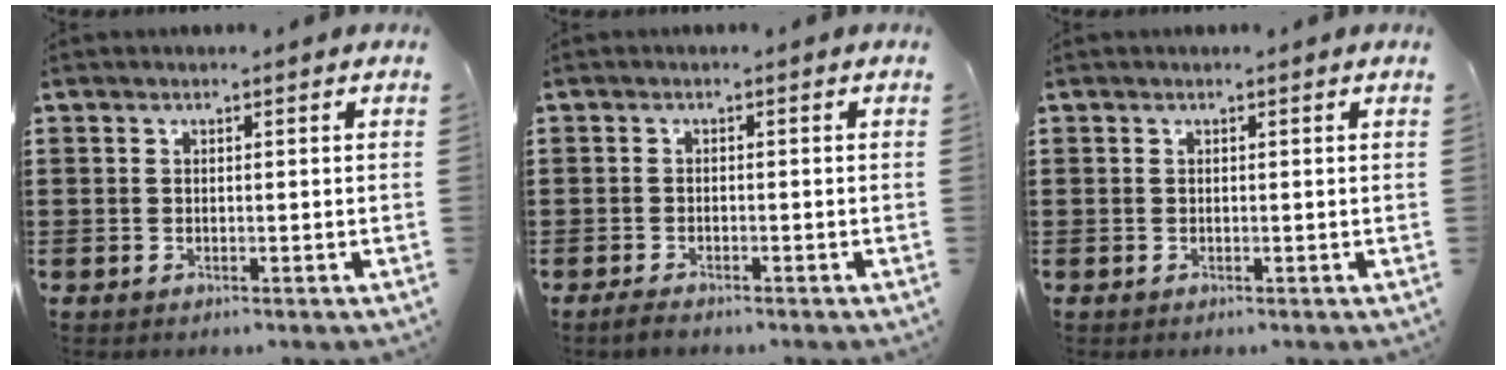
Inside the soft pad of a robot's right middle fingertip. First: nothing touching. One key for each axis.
{"total": 1.2, "fx": -1.0, "fy": 0.3, "fz": 0.6, "tx": -0.012, "ty": 0.000, "tz": -0.020}
{"total": 0.0}